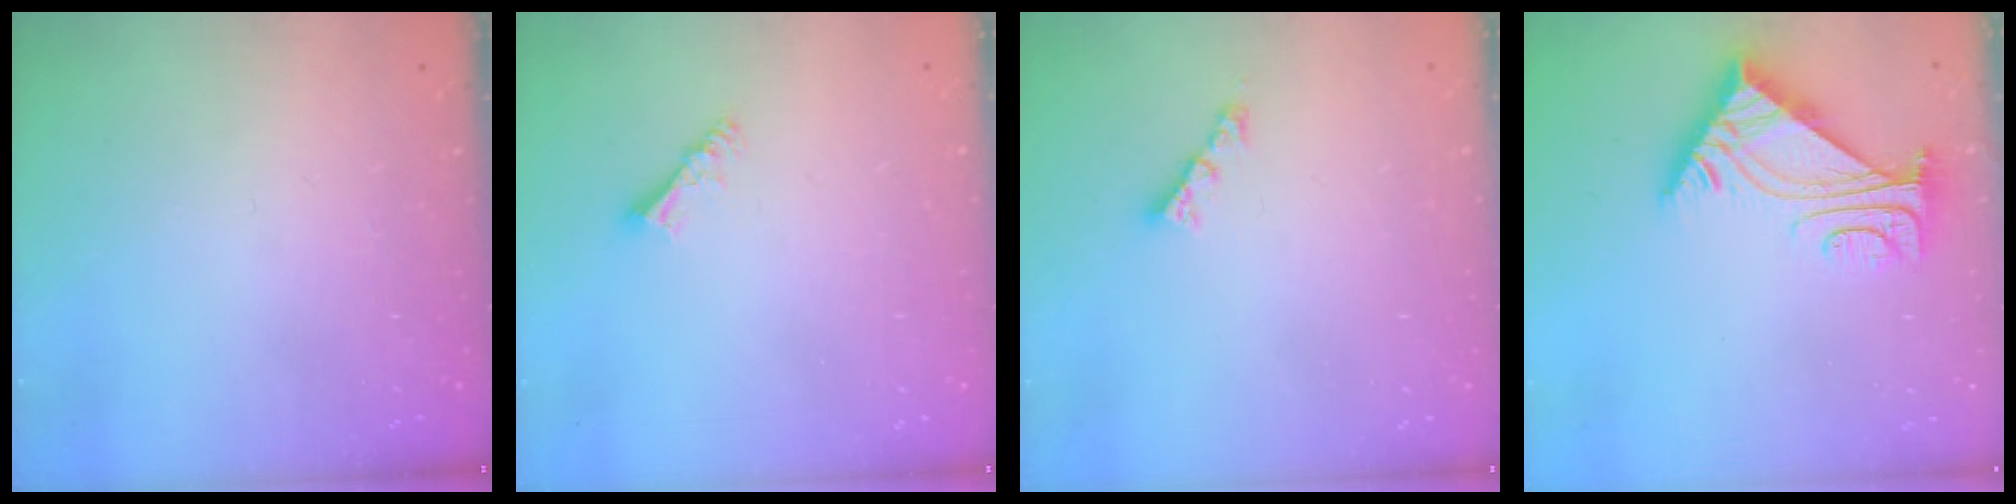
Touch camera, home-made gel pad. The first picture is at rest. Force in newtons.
{"total": 4.2, "press": 4.1, "slide": 0.5}
{"total": 2.6, "press": 2.6, "slide": 0.1}
{"total": 5.9, "press": 5.8, "slide": 0.6}